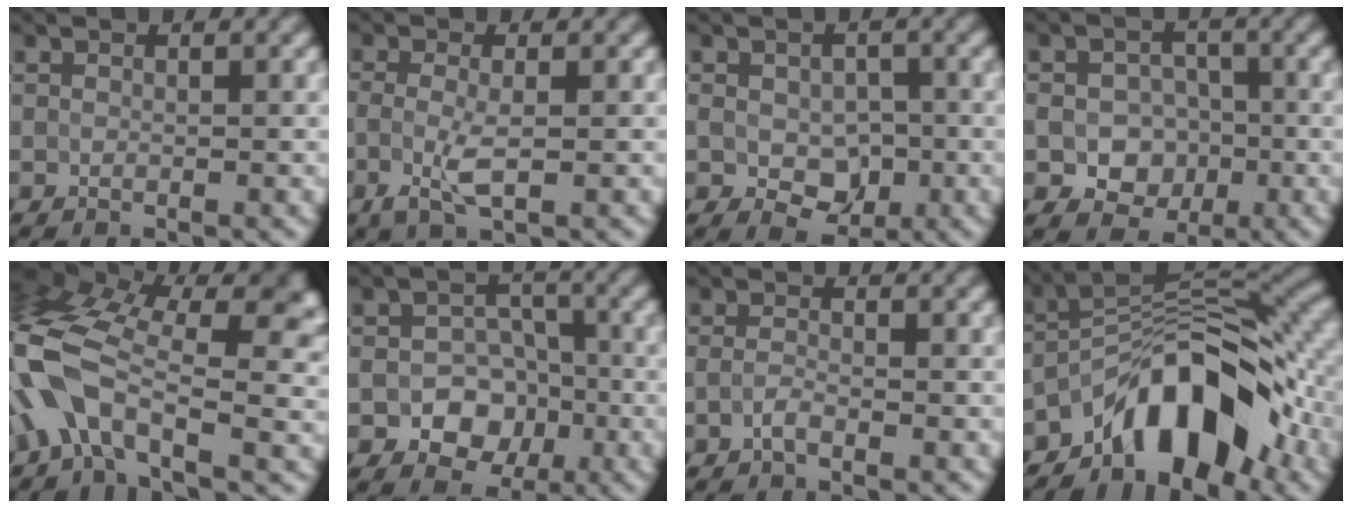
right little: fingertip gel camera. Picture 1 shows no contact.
{"total": 2.6, "force": [-0.6, 0.7, 2.4], "torque": [-0.057, -0.010, -0.009]}
{"total": 4.4, "force": [-0.9, 3.0, 3.0], "torque": [-0.059, -0.013, -0.010]}
{"total": 5.3, "force": [-1.6, 4.2, 2.7], "torque": [-0.047, -0.008, -0.027]}
{"total": 11.5, "force": [-1.4, 6.6, 9.3], "torque": [-0.183, 0.004, -0.039]}
{"total": 5.6, "force": [-2.0, 4.3, 3.1], "torque": [-0.037, -0.005, -0.032]}
{"total": 1.0, "force": [-0.7, 0.2, 0.7], "torque": [-0.017, 0.002, -0.016]}
{"total": 10.3, "force": [-5.6, 4.3, 7.4], "torque": [-0.097, 0.023, -0.109]}